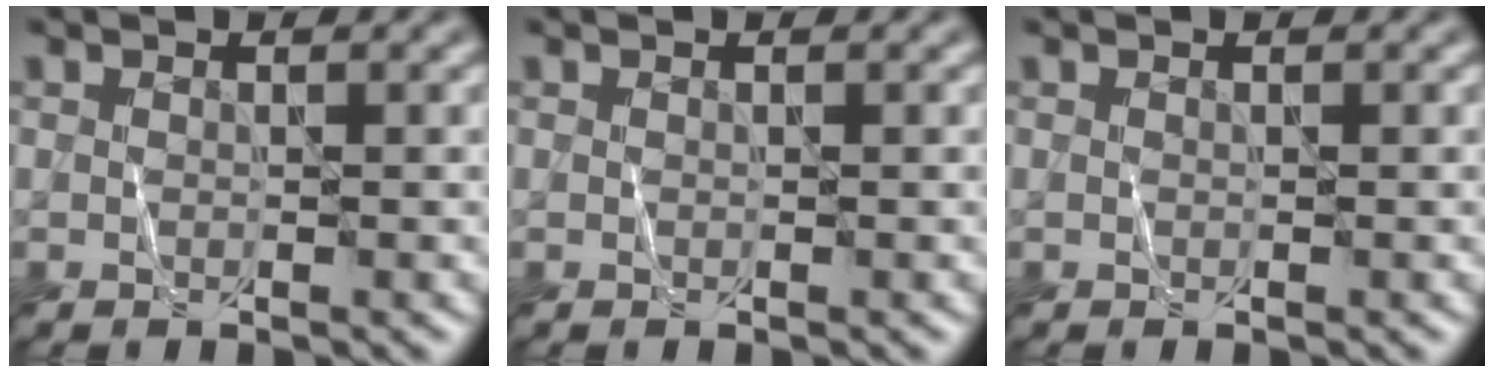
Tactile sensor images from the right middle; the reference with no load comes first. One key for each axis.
{"total": 0.0}
{"total": 0.0}